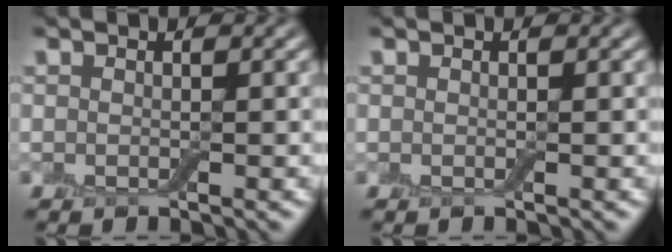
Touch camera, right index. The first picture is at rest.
{"total": 0.0}